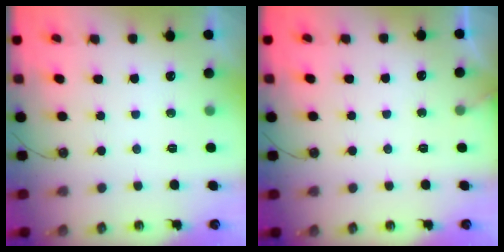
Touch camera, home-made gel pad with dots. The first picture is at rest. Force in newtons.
{"total": 2.2, "press": 2.2, "slide": 0.1}